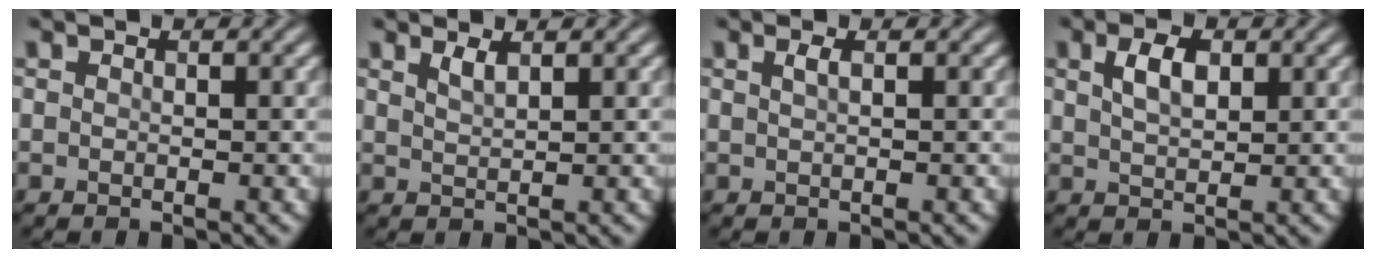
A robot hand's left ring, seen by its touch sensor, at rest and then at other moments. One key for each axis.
{"total": 1.4, "fx": 1.0, "fy": 0.4, "fz": 0.9, "tx": -0.015, "ty": 0.001, "tz": 0.018}
{"total": 1.0, "fx": 0.4, "fy": 0.3, "fz": 0.9, "tx": -0.015, "ty": 0.003, "tz": 0.007}
{"total": 2.8, "fx": 1.1, "fy": 1.4, "fz": 2.2, "tx": -0.046, "ty": 0.003, "tz": 0.024}